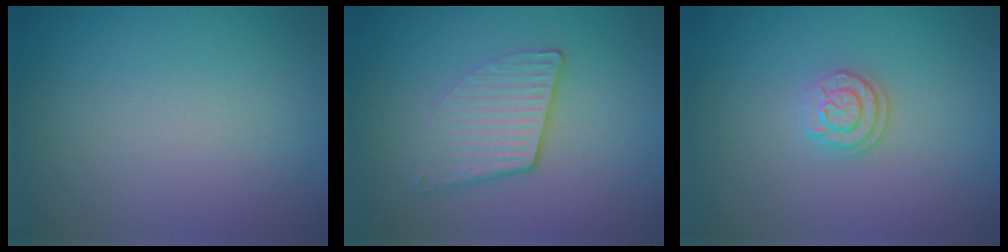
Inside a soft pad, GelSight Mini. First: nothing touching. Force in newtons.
{"total": 3.2, "press": 2.8, "slide": 1.6}
{"total": 2.0, "press": 1.9, "slide": 0.8}